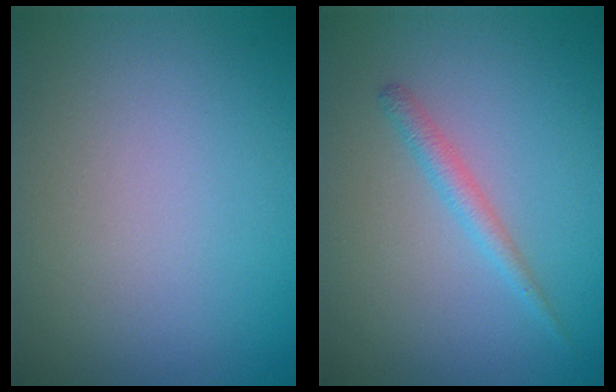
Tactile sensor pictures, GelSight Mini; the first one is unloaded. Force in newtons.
{"total": 1.5, "press": 1.5, "slide": 0.1}